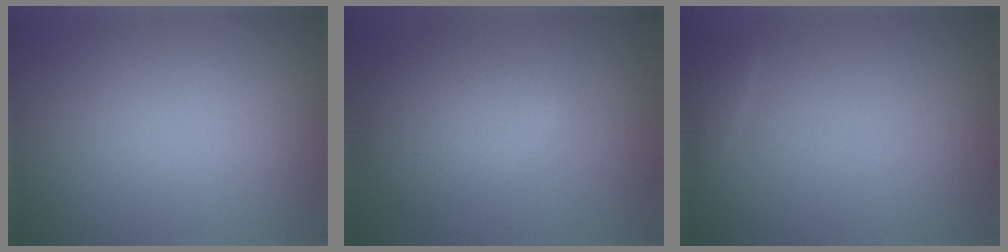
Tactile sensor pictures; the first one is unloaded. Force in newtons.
{"total": 4.0, "press": 3.9, "slide": 0.3}
{"total": 0.7, "press": 0.7, "slide": 0.1}